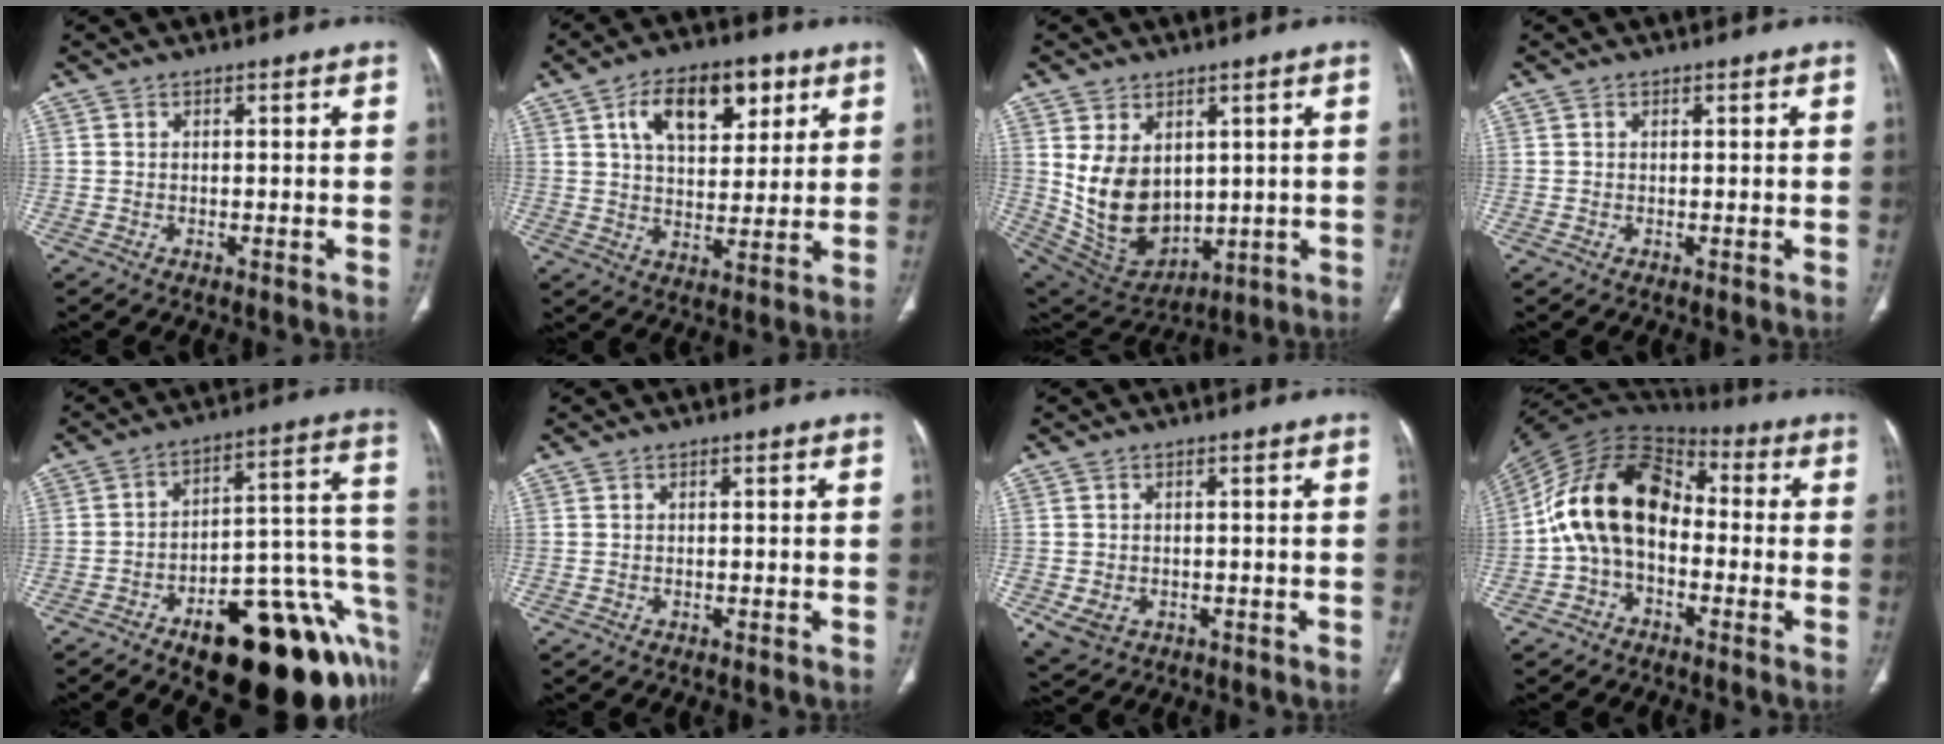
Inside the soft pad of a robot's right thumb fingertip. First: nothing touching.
{"total": 13.9, "force": [6.0, 7.8, 9.8], "torque": [-0.118, -0.012, 0.100]}
{"total": 14.1, "force": [2.0, 10.1, 9.6], "torque": [-0.145, -0.016, 0.076]}
{"total": 0.0}
{"total": 28.3, "force": [-11.9, 11.6, 22.9], "torque": [-0.198, 0.078, -0.160]}
{"total": 0.0}
{"total": 4.3, "force": [-1.2, 3.5, 2.2], "torque": [-0.048, 0.001, -0.006]}
{"total": 16.4, "force": [-1.4, 11.1, 12.0], "torque": [-0.199, 0.053, -0.037]}